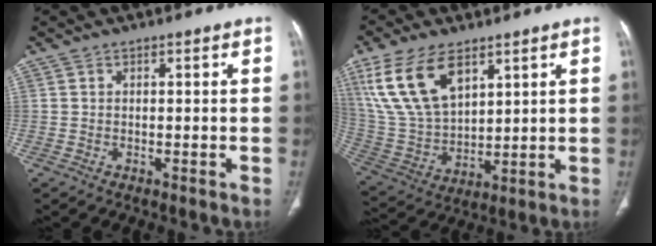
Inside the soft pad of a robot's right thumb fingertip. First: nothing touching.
{"total": 16.7, "force": [8.7, 8.9, 11.1], "torque": [-0.211, -0.026, 0.184]}